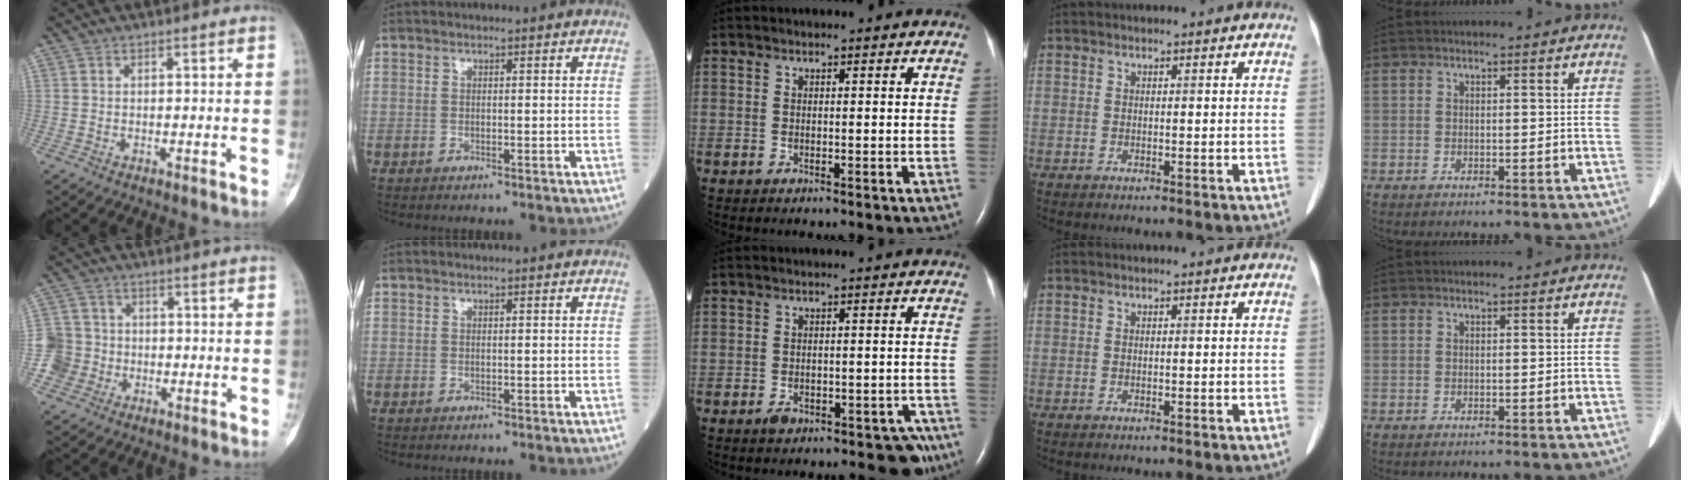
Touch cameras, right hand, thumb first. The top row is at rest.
{"thumb": {"total": 6.0, "force": [-1.7, 5.8, 0.5], "torque": [0.017, 0.018, -0.036]}, "middle": {"total": 5.8, "force": [-3.8, 2.9, 3.2], "torque": [-0.021, 0.015, -0.045]}}